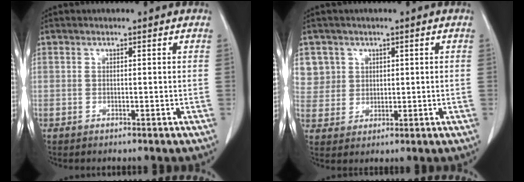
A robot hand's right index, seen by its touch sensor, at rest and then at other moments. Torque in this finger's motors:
{"motor_torque": [-0.09, 0.17, 0.02, 0.00]}